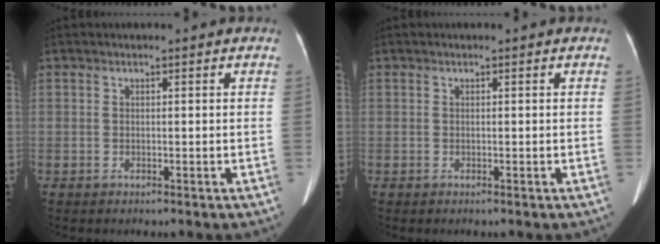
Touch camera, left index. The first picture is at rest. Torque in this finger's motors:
{"motor_torque": [0.00, 0.00, 0.00, 0.00]}